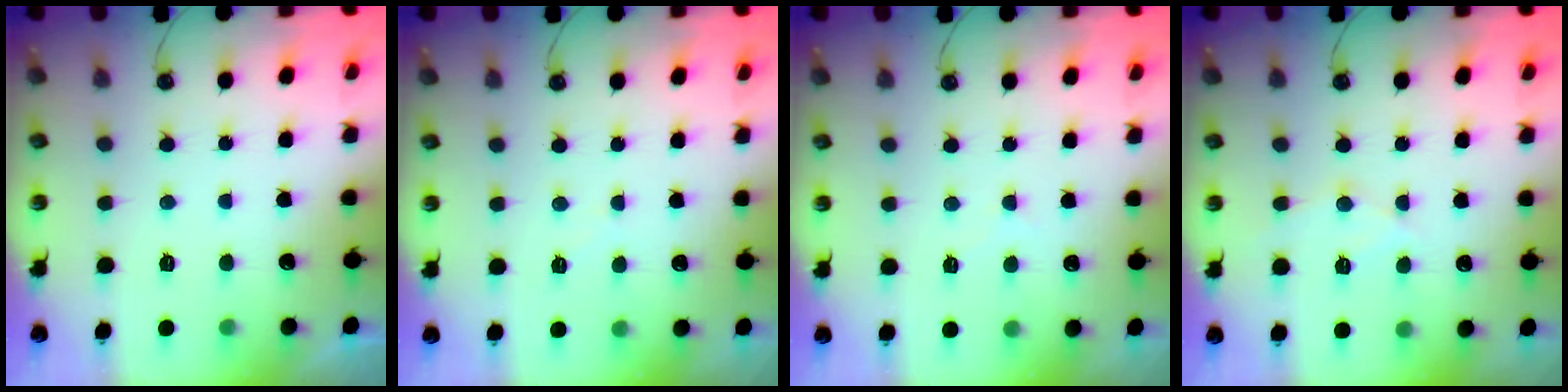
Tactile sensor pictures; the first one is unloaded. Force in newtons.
{"total": 4.7, "press": 4.7, "slide": 0.6}
{"total": 4.0, "press": 3.9, "slide": 0.6}
{"total": 7.9, "press": 7.9, "slide": 0.7}